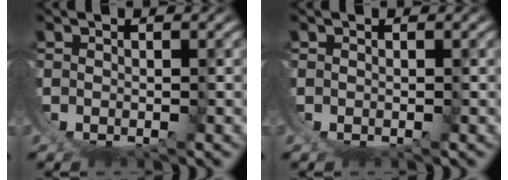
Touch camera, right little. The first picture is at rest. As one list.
[{"total": 0.0}]